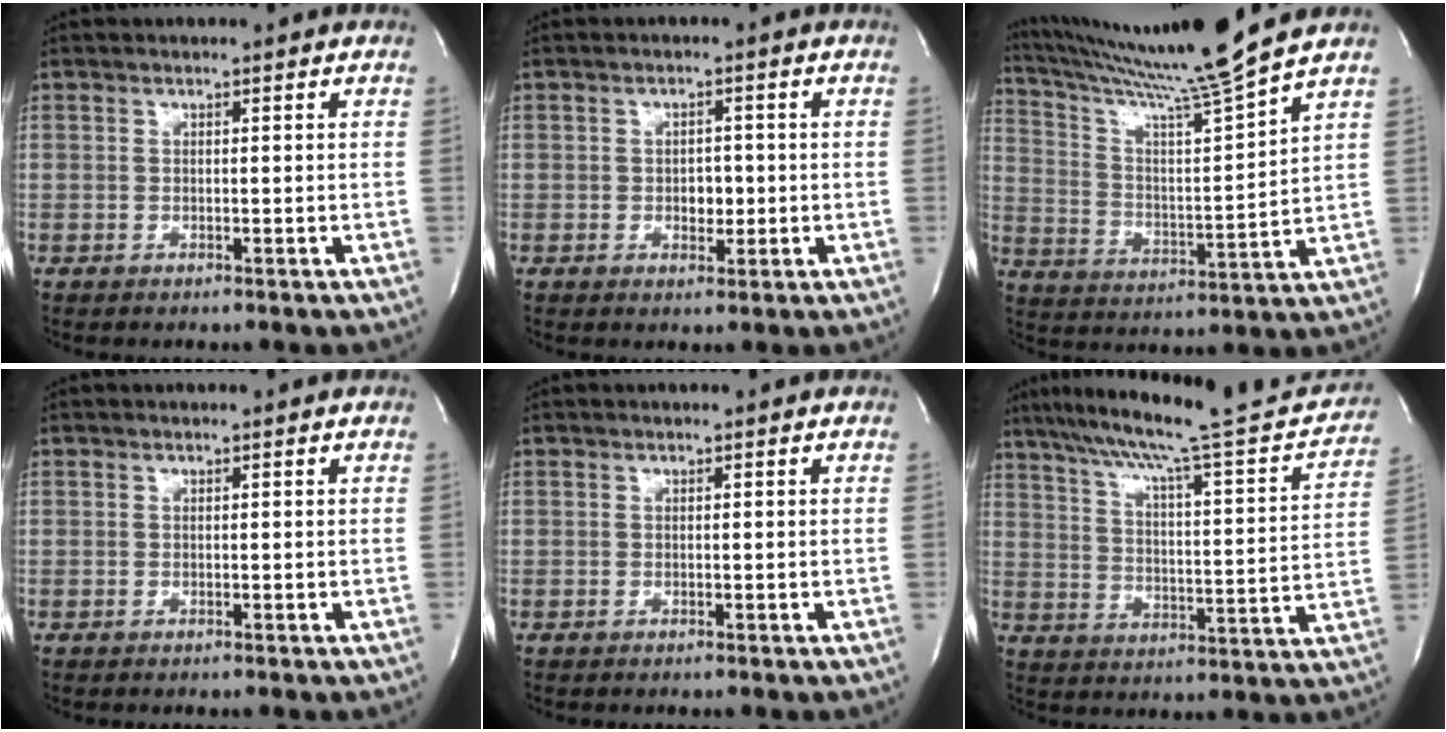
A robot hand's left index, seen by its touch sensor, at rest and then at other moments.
{"total": 2.6, "force": [-0.4, 1.7, 1.9], "torque": [-0.025, 0.003, -0.002]}
{"total": 15.8, "force": [13.9, -3.5, 6.6], "torque": [-0.123, -0.038, 0.233]}
{"total": 0.0}
{"total": 0.0}
{"total": 24.4, "force": [21.3, 2.0, 11.6], "torque": [-0.188, -0.014, 0.288]}